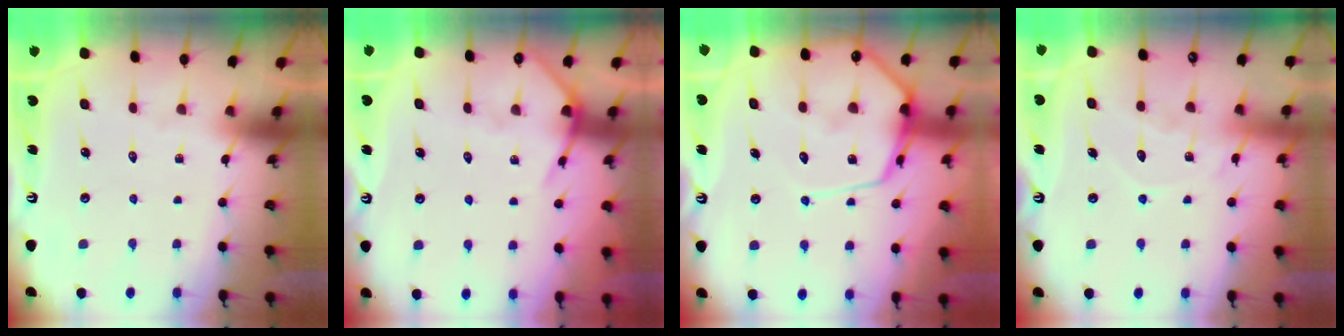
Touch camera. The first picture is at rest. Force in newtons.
{"total": 7.7, "press": 7.7, "slide": 0.7}
{"total": 13.7, "press": 13.7, "slide": 1.5}
{"total": 10.3, "press": 10.3, "slide": 0.9}